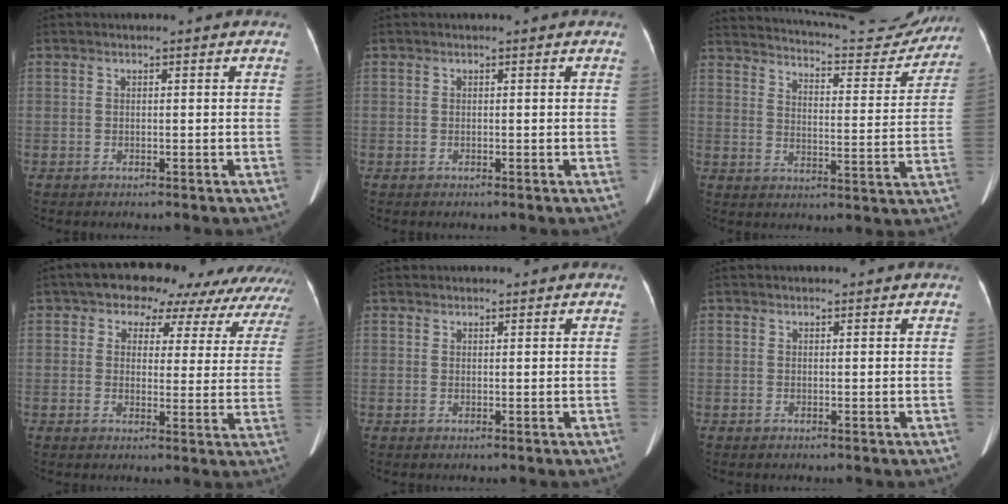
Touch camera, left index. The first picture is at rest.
{"total": 0.0}
{"total": 21.6, "force": [20.3, 3.3, 6.6], "torque": [-0.097, -0.045, 0.258]}
{"total": 15.4, "force": [13.2, 6.9, 3.8], "torque": [-0.001, 0.006, 0.121]}
{"total": 2.2, "force": [2.1, 0.6, 0.5], "torque": [-0.004, 0.006, 0.028]}
{"total": 2.5, "force": [2.3, 0.4, 0.8], "torque": [-0.011, 0.003, 0.024]}